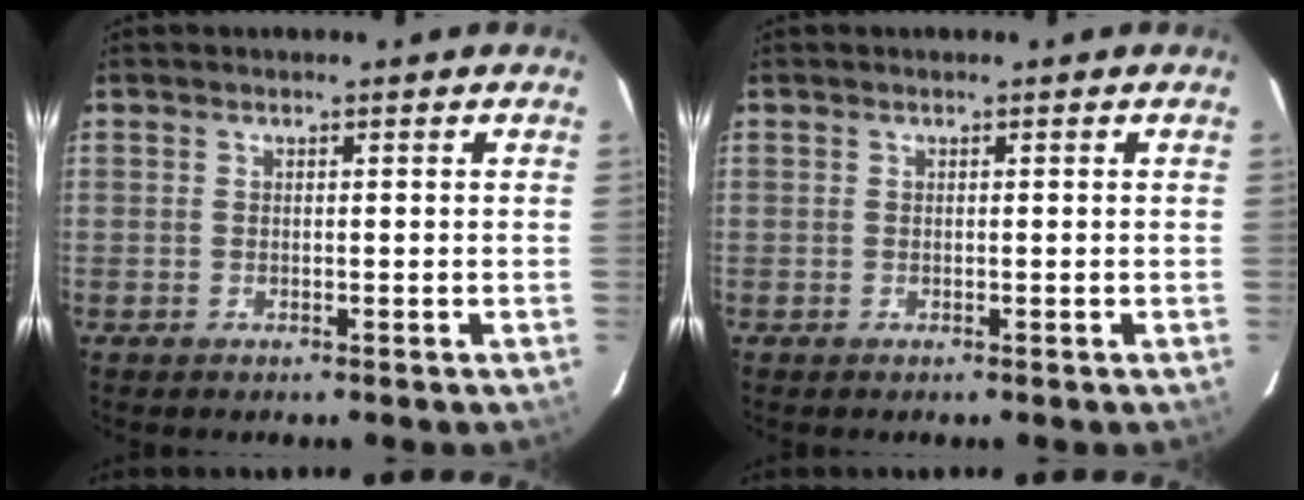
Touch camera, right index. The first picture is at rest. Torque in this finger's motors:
{"motor_torque": [0.00, 0.00, 0.00, 0.00]}